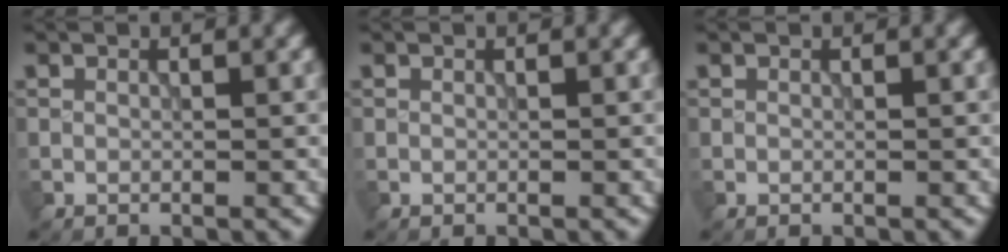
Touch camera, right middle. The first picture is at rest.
{"total": 0.0}
{"total": 0.0}